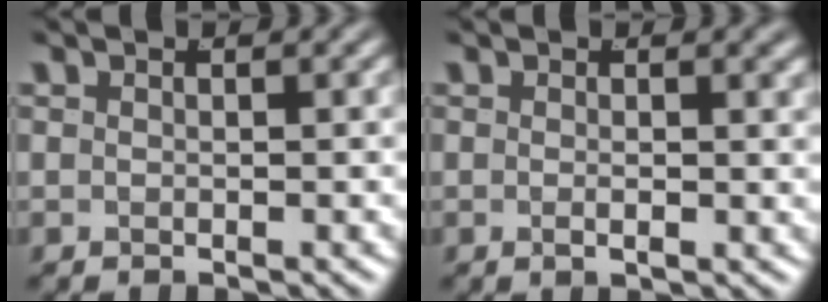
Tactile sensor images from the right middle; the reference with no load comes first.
{"total": 1.2, "force": [0.1, -0.2, 1.2], "torque": [-0.018, -0.006, 0.002]}